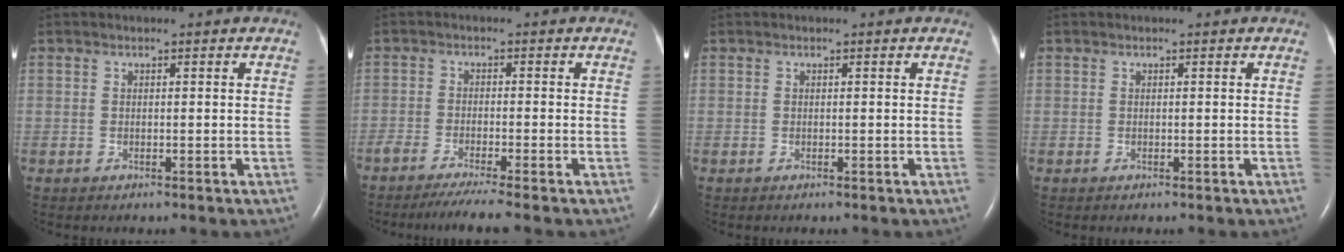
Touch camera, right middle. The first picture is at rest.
{"total": 5.9, "force": [-4.8, -0.6, 3.4], "torque": [-0.050, -0.016, -0.081]}
{"total": 0.0}
{"total": 0.0}